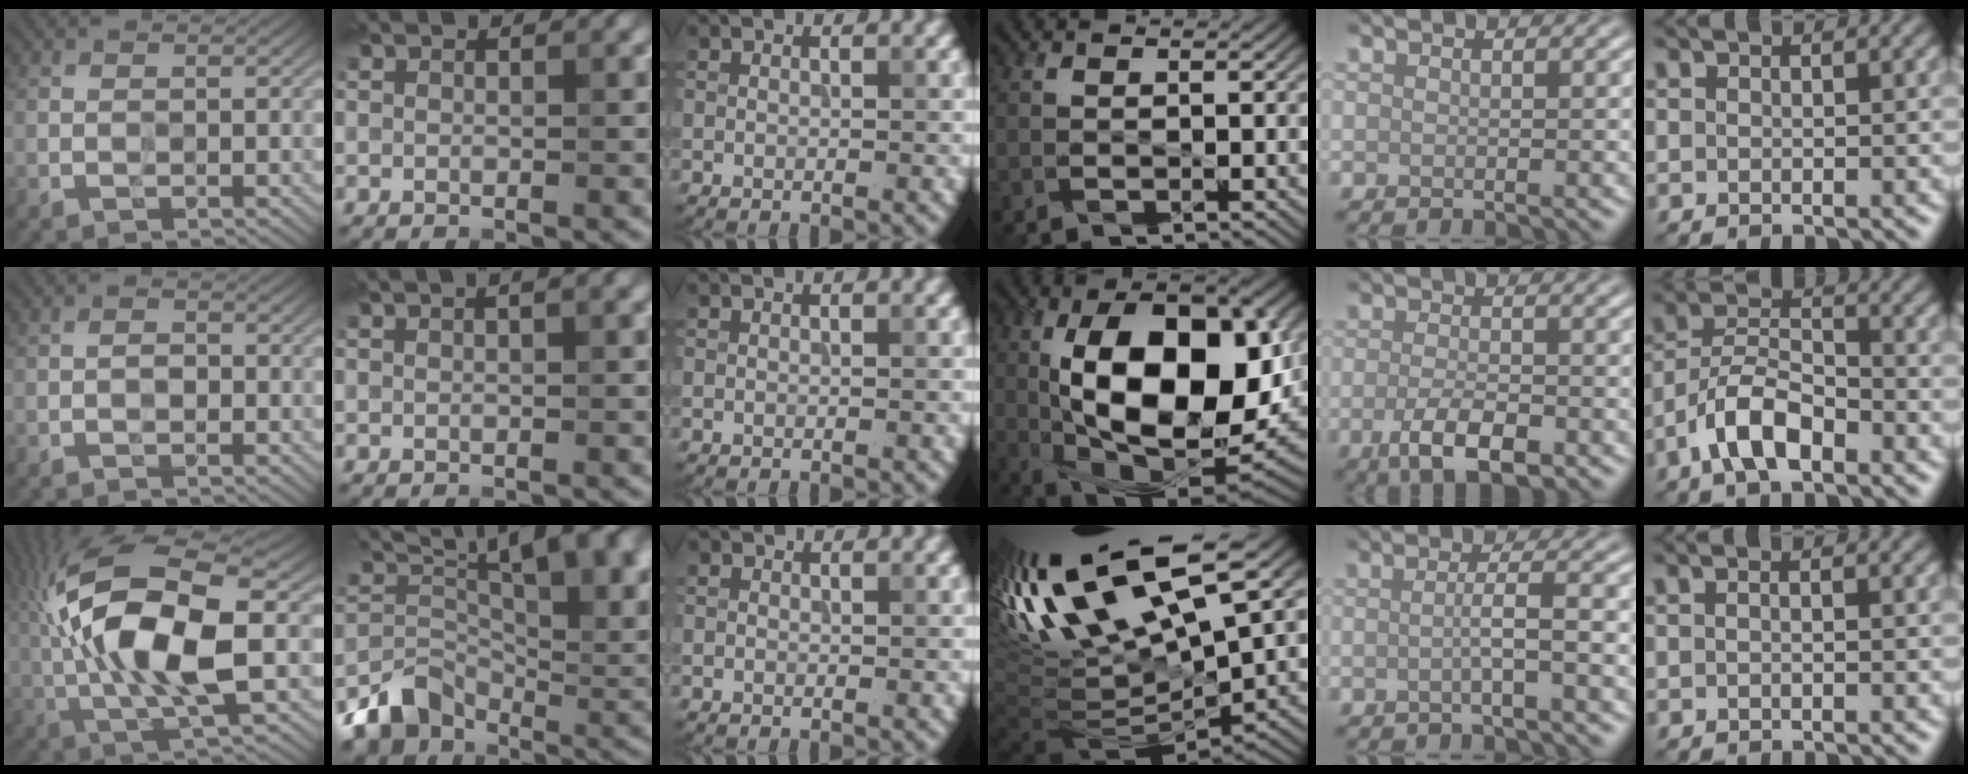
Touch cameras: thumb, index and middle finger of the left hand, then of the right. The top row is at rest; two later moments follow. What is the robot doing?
{"motion": "wipe", "object": "bowl"}